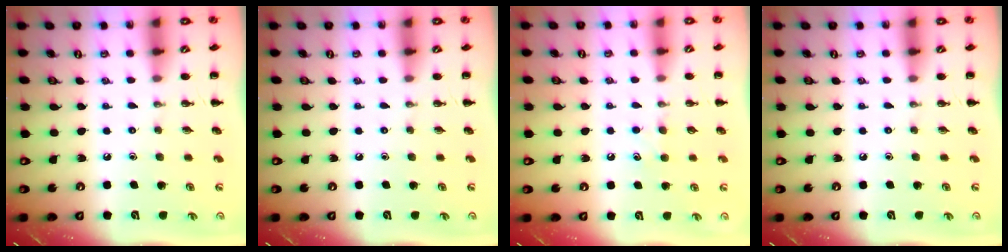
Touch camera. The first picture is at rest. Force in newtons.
{"total": 0.0}
{"total": 5.9, "press": 5.7, "slide": 1.5}
{"total": 0.0}